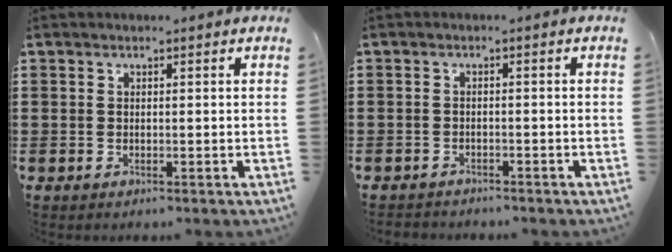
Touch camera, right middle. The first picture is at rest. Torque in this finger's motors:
{"motor_torque": [0.79, -0.37, 0.06, 0.04]}